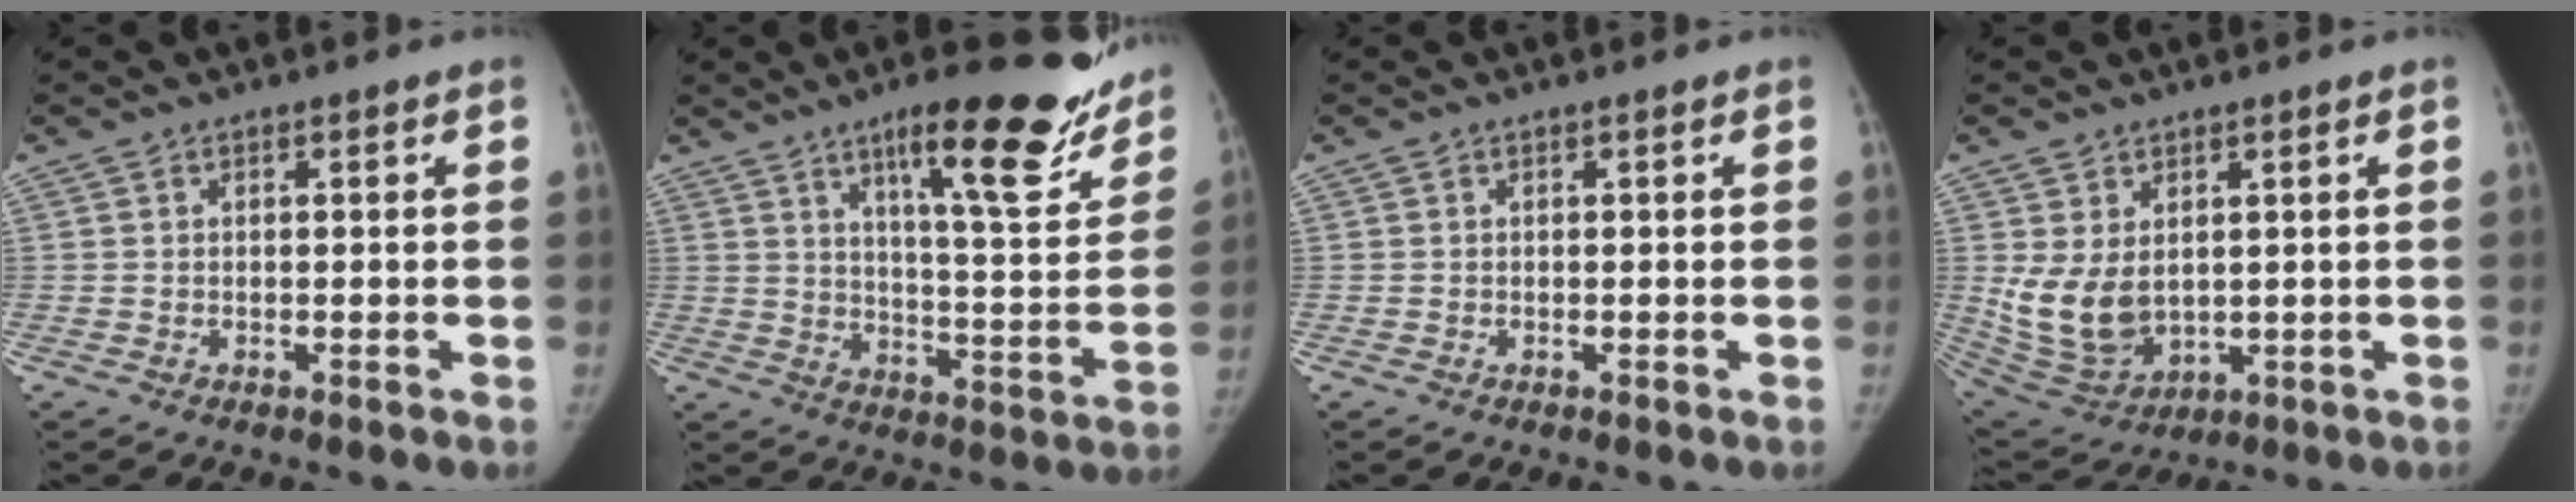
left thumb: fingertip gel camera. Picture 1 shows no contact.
{"total": 20.4, "force": [13.8, 4.7, 14.3], "torque": [-0.157, -0.075, 0.202]}
{"total": 0.0}
{"total": 10.3, "force": [1.4, 7.0, 7.3], "torque": [-0.134, -0.018, 0.053]}